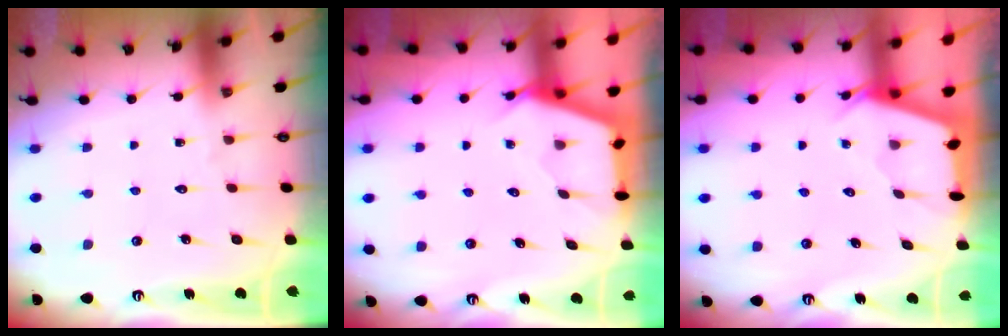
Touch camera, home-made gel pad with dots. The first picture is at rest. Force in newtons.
{"total": 2.6, "press": 2.6, "slide": 0.3}
{"total": 2.6, "press": 2.5, "slide": 0.3}